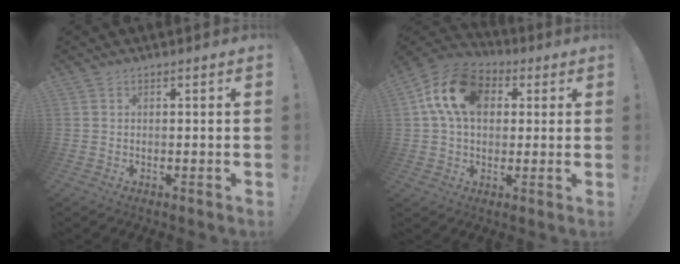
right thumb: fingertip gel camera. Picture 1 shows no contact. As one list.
[{"total": 16.3, "force": [4.7, 11.5, 10.6], "torque": [-0.171, 0.005, 0.089]}]